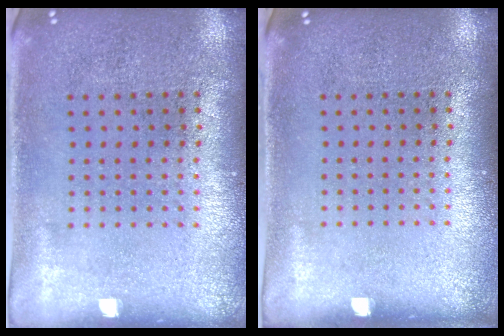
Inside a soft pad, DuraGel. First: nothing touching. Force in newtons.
{"total": 0.0}